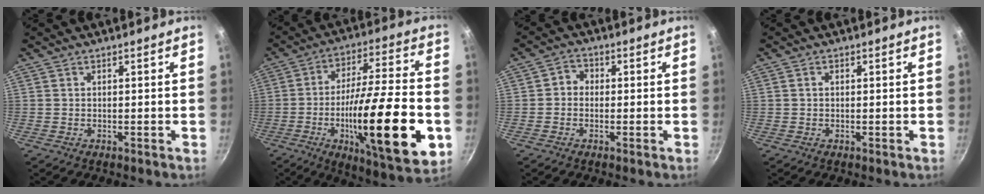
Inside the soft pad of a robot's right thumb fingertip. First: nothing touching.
{"total": 26.8, "force": [-7.2, 6.8, 24.8], "torque": [-0.379, 0.018, -0.112]}
{"total": 2.9, "force": [-0.4, 2.5, 1.3], "torque": [-0.007, 0.009, -0.017]}
{"total": 0.8, "force": [0.1, 0.6, 0.5], "torque": [-0.007, 0.004, 0.001]}